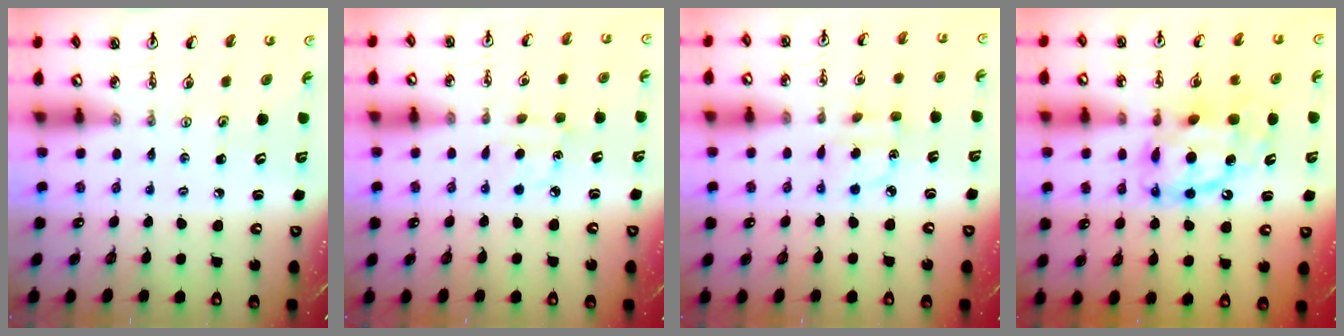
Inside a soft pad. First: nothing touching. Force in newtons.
{"total": 5.7, "press": 5.7, "slide": 0.7}
{"total": 3.9, "press": 3.9, "slide": 0.4}
{"total": 13.6, "press": 13.5, "slide": 1.2}